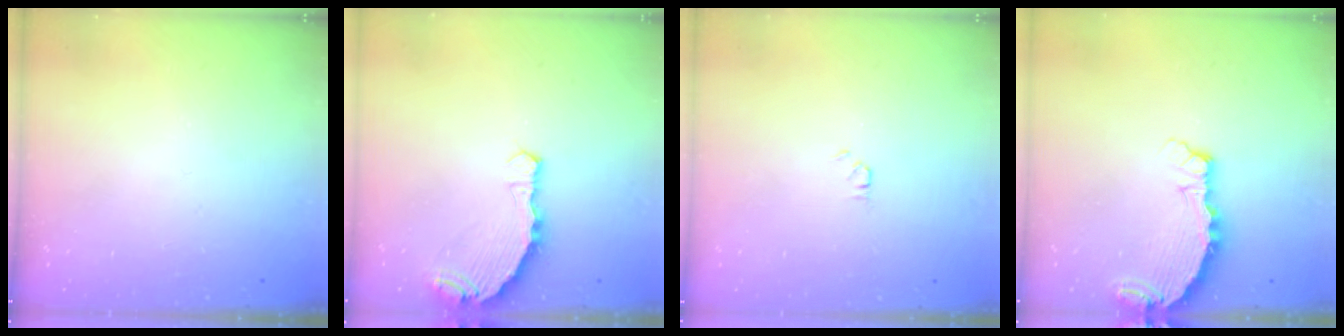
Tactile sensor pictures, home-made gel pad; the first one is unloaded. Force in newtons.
{"total": 8.2, "press": 6.5, "slide": 5.1}
{"total": 1.5, "press": 1.4, "slide": 0.3}
{"total": 6.0, "press": 6.0, "slide": 0.5}